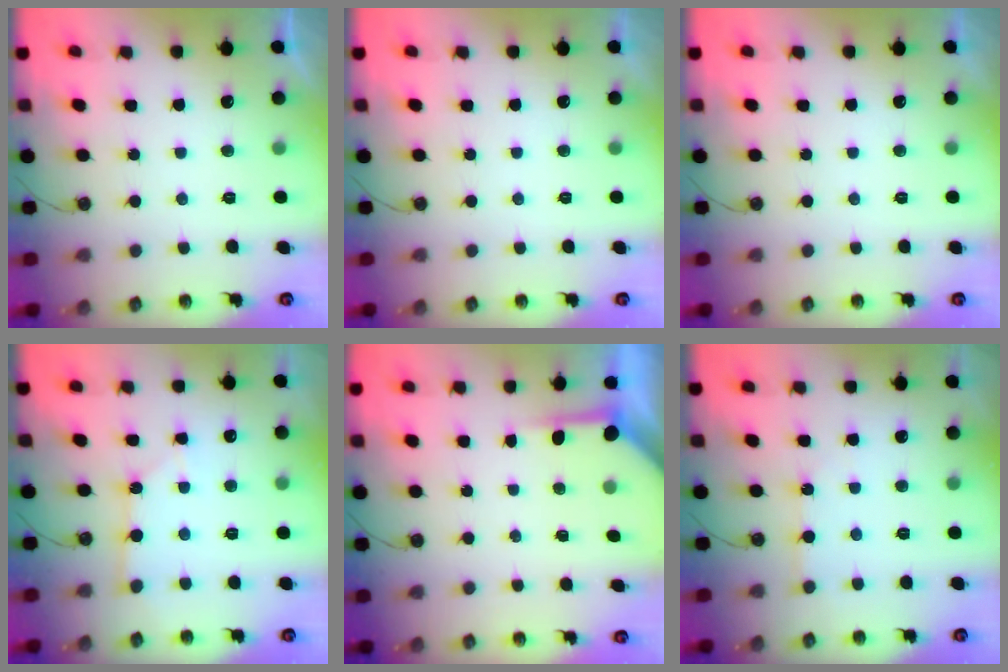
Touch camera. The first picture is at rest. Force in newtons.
{"total": 0.0}
{"total": 0.0}
{"total": 2.7, "press": 2.7, "slide": 0.3}
{"total": 3.7, "press": 3.7, "slide": 0.5}
{"total": 5.5, "press": 5.5, "slide": 0.6}